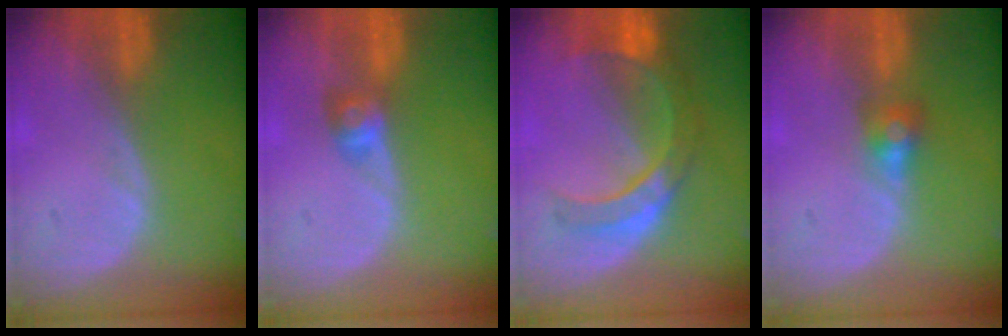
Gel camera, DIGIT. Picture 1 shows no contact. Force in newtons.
{"total": 2.9, "press": 2.5, "slide": 1.4}
{"total": 7.2, "press": 7.1, "slide": 1.1}
{"total": 2.8, "press": 2.5, "slide": 1.3}